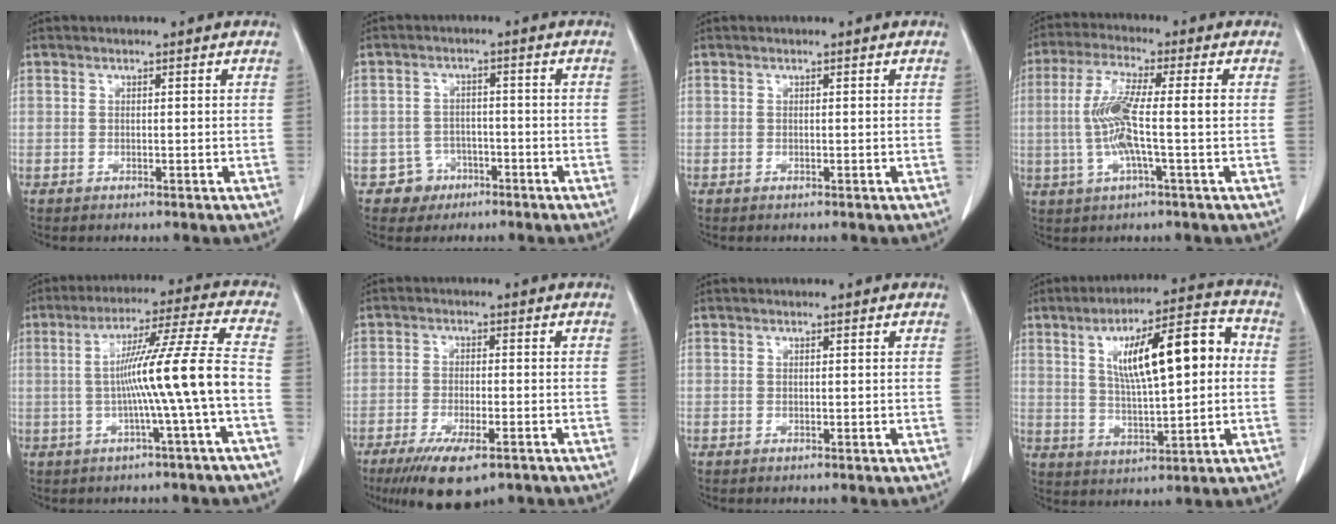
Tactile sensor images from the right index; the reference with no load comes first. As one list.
[{"total": 4.1, "force": [-2.1, 3.5, -0.4], "torque": [0.013, 0.017, -0.031]}, {"total": 0.0}, {"total": 9.0, "force": [-0.6, 0.9, 8.9], "torque": [-0.185, 0.009, -0.016]}, {"total": 11.7, "force": [-2.1, -2.0, 11.4], "torque": [-0.192, 0.017, -0.032]}, {"total": 9.8, "force": [-6.4, 2.5, 7.0], "torque": [-0.117, -0.020, -0.099]}, {"total": 0.0}, {"total": 14.4, "force": [2.5, 3.3, 13.7], "torque": [-0.220, 0.031, 0.042]}]